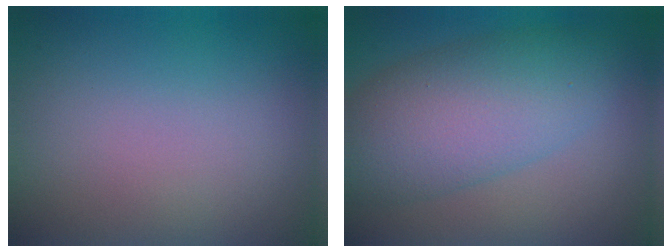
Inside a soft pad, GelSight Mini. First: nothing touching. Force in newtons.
{"total": 7.4, "press": 7.4, "slide": 0.1}